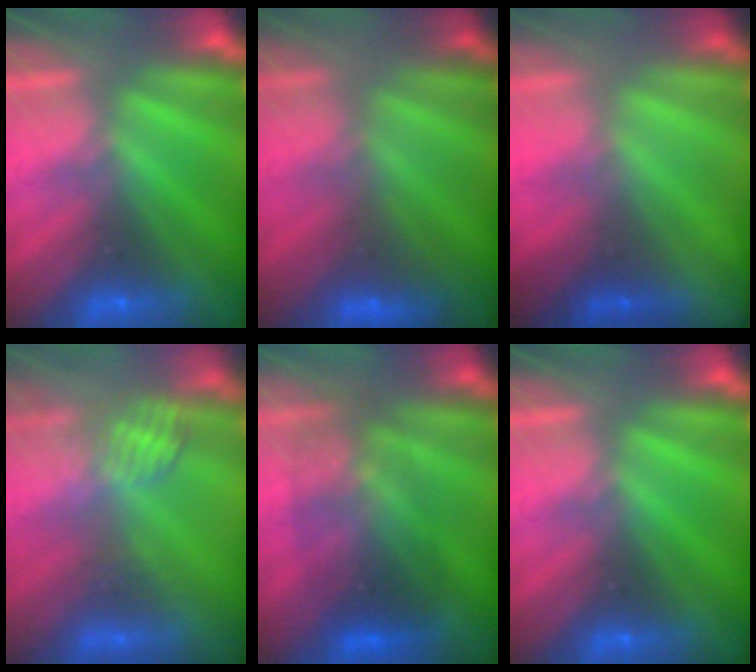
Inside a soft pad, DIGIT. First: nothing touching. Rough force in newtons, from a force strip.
{"total": 3.0}
{"total": 1.3}
{"total": 2.5}
{"total": 3.2}
{"total": 0.0}